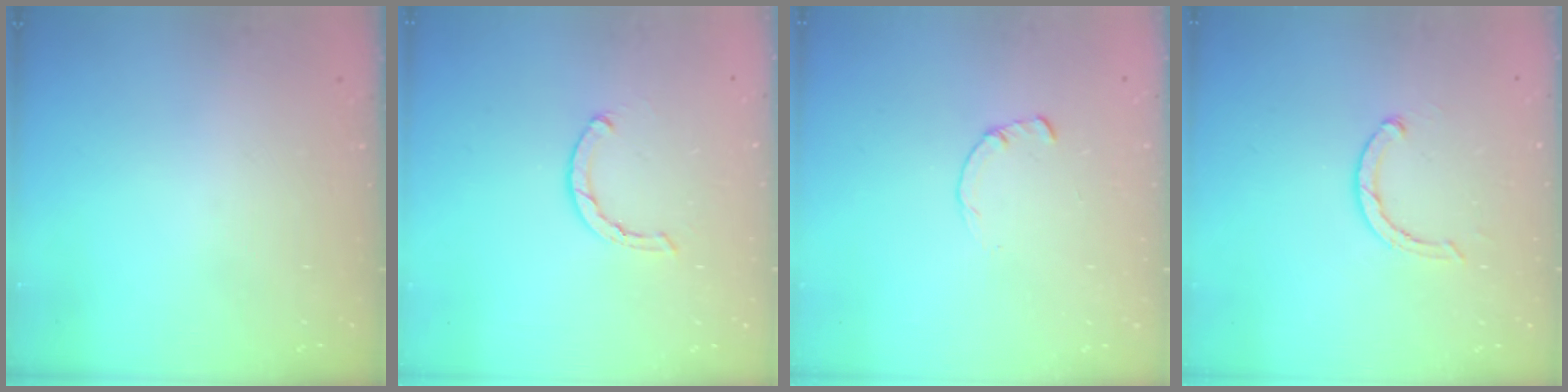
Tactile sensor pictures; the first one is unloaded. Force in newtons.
{"total": 2.1, "press": 2.1, "slide": 0.2}
{"total": 1.7, "press": 1.7, "slide": 0.2}
{"total": 2.6, "press": 2.5, "slide": 0.4}